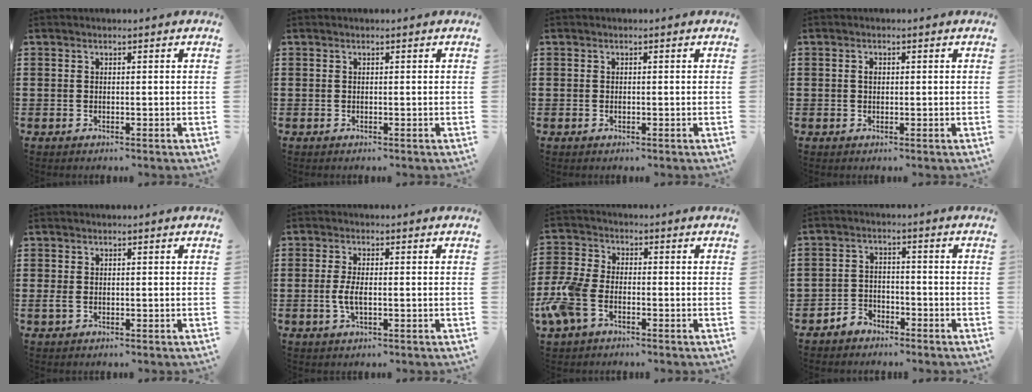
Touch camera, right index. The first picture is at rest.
{"total": 0.0}
{"total": 0.5, "force": [-0.1, 0.3, 0.4], "torque": [-0.011, -0.002, -0.002]}
{"total": 1.1, "force": [0.2, 0.7, 0.8], "torque": [-0.018, 0.004, 0.002]}
{"total": 1.2, "force": [0.0, 0.9, 0.7], "torque": [-0.024, 0.002, -0.003]}
{"total": 3.4, "force": [-0.5, 1.1, 3.2], "torque": [-0.071, -0.004, -0.014]}
{"total": 6.8, "force": [-3.5, 3.4, 4.8], "torque": [-0.137, -0.010, -0.074]}
{"total": 2.9, "force": [-2.5, 1.5, 0.2], "torque": [-0.012, 0.009, -0.053]}